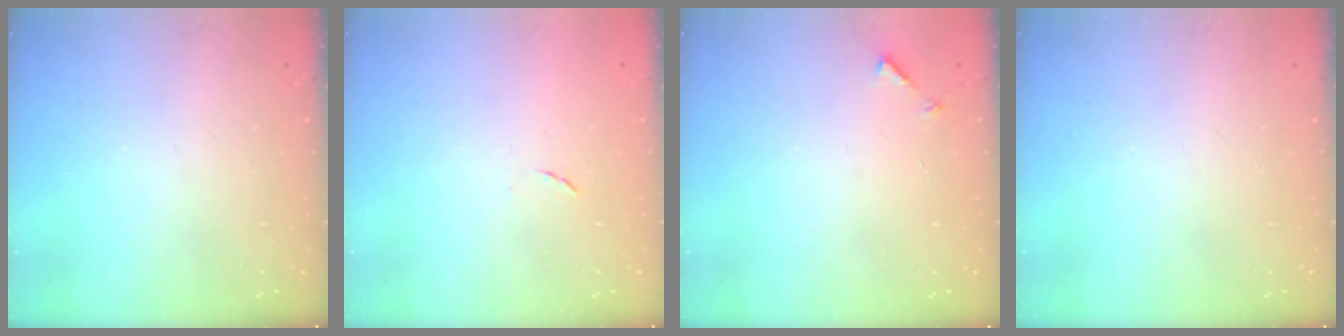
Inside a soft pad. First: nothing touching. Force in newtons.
{"total": 4.5, "press": 4.5, "slide": 0.5}
{"total": 5.0, "press": 4.9, "slide": 0.5}
{"total": 0.0}